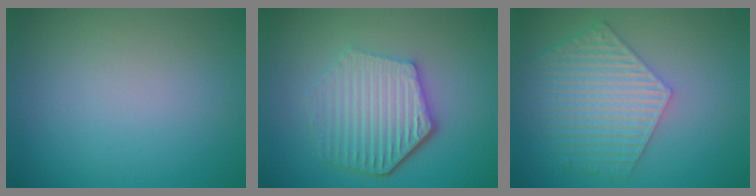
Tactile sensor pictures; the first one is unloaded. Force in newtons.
{"total": 6.1, "press": 4.6, "slide": 4.1}
{"total": 6.5, "press": 5.0, "slide": 4.2}